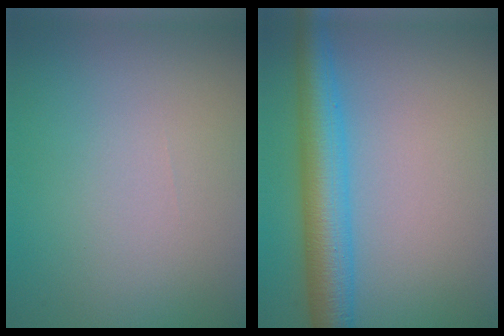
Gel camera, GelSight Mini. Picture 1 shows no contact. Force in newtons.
{"total": 6.2, "press": 6.2, "slide": 0.2}